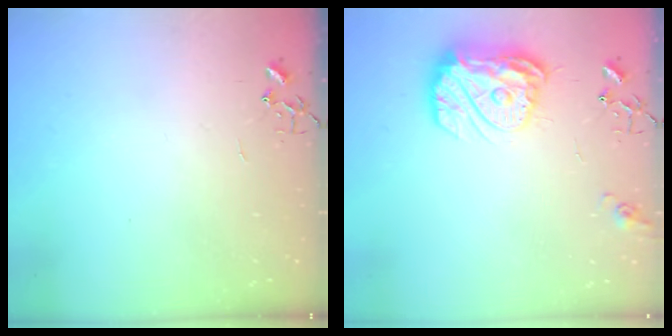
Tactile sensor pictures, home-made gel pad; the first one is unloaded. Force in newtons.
{"total": 17.1, "press": 17.0, "slide": 1.5}